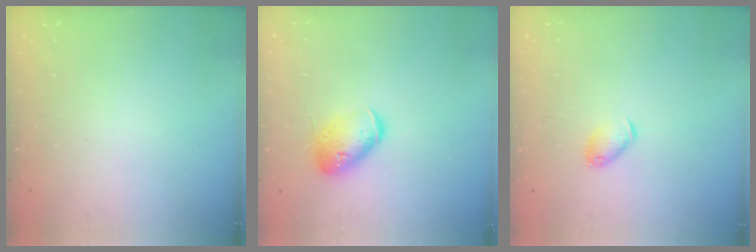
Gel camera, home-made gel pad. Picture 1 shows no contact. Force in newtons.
{"total": 11.9, "press": 11.8, "slide": 1.4}
{"total": 6.6, "press": 6.5, "slide": 1.2}